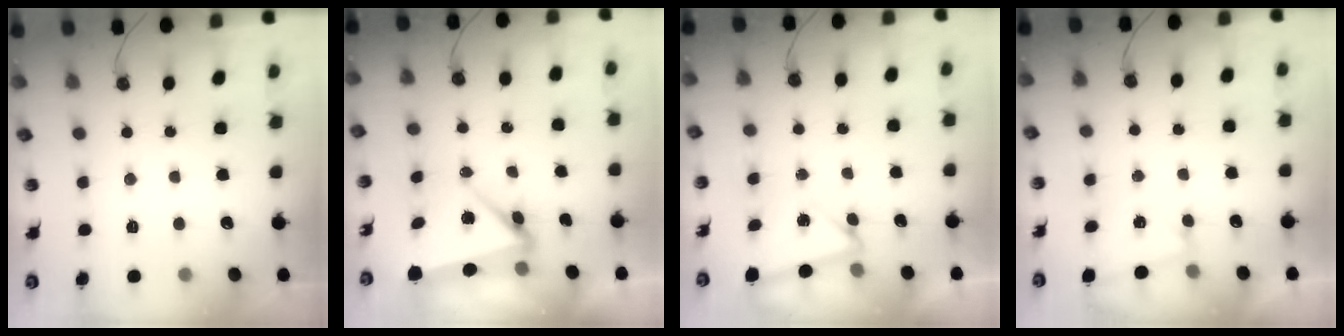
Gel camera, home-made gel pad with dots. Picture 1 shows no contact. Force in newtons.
{"total": 10.6, "press": 5.6, "slide": 9.0}
{"total": 3.0, "press": 2.5, "slide": 1.8}
{"total": 2.3, "press": 1.3, "slide": 1.9}